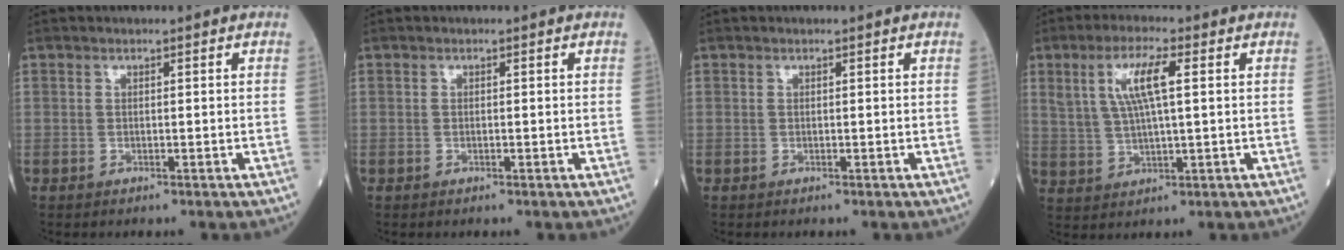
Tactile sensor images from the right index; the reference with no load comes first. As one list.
[{"total": 0.0}, {"total": 0.0}, {"total": 7.6, "force": [2.5, 1.3, 7.0], "torque": [-0.147, 0.012, 0.053]}]